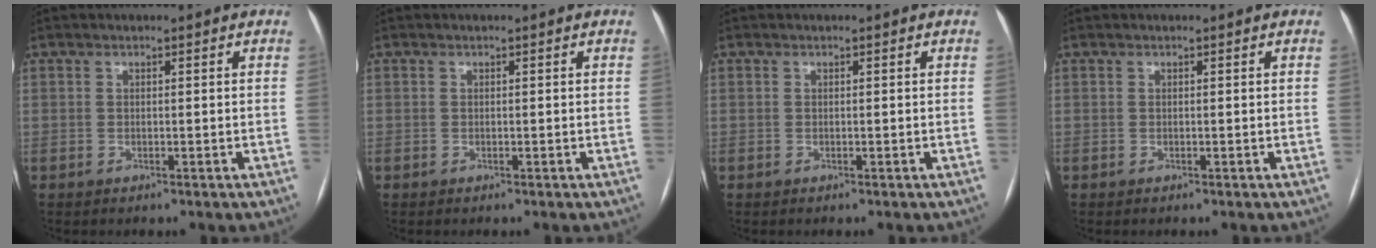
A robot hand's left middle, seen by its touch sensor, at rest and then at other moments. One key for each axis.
{"total": 0.0}
{"total": 0.0}
{"total": 0.0}